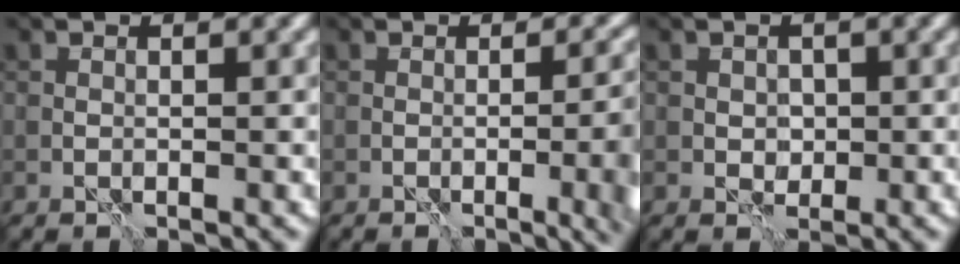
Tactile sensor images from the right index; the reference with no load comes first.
{"total": 7.5, "force": [-1.6, 2.9, 6.7], "torque": [-0.065, -0.003, -0.013]}
{"total": 1.1, "force": [0.1, 1.0, 0.6], "torque": [-0.012, -0.004, 0.001]}